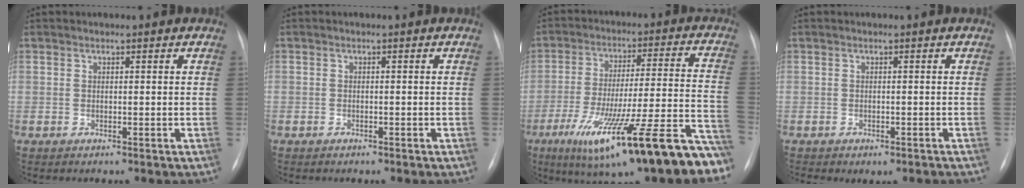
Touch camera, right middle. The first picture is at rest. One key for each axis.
{"total": 0.7, "fx": -0.5, "fy": 0.5, "fz": 0.1, "tx": -0.007, "ty": 0.003, "tz": -0.010}
{"total": 23.9, "fx": -15.0, "fy": 2.4, "fz": 18.4, "tx": -0.223, "ty": -0.012, "tz": -0.237}
{"total": 5.1, "fx": -3.9, "fy": 2.3, "fz": 2.3, "tx": -0.025, "ty": 0.009, "tz": -0.044}